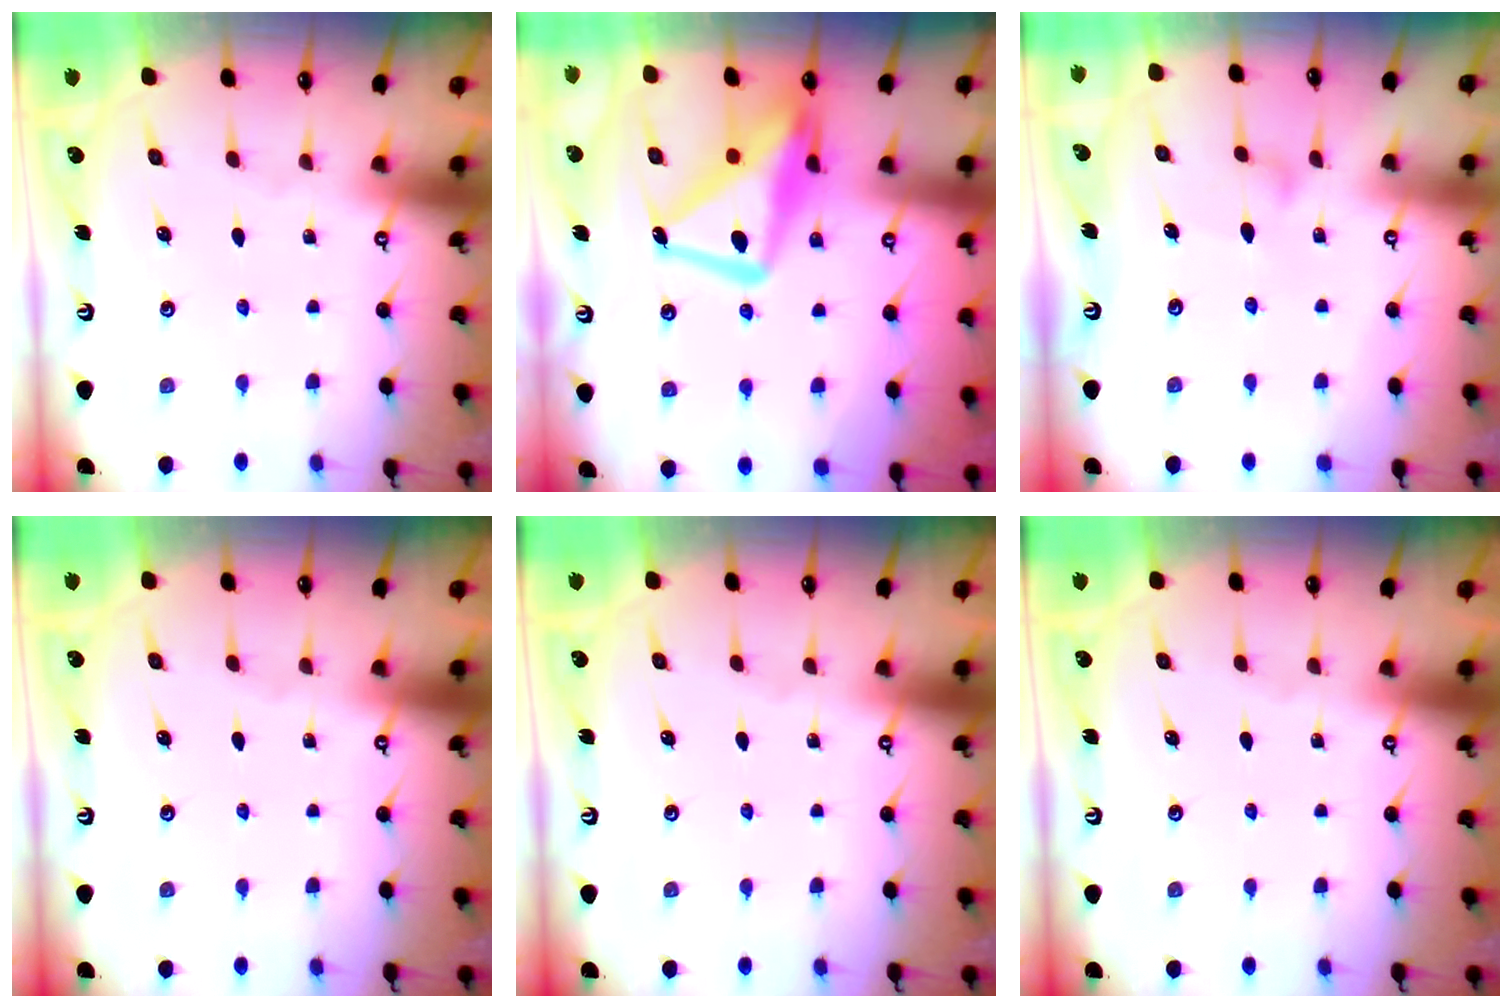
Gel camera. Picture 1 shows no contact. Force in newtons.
{"total": 16.6, "press": 16.5, "slide": 1.5}
{"total": 5.6, "press": 5.6, "slide": 0.3}
{"total": 0.0}
{"total": 0.0}
{"total": 0.0}